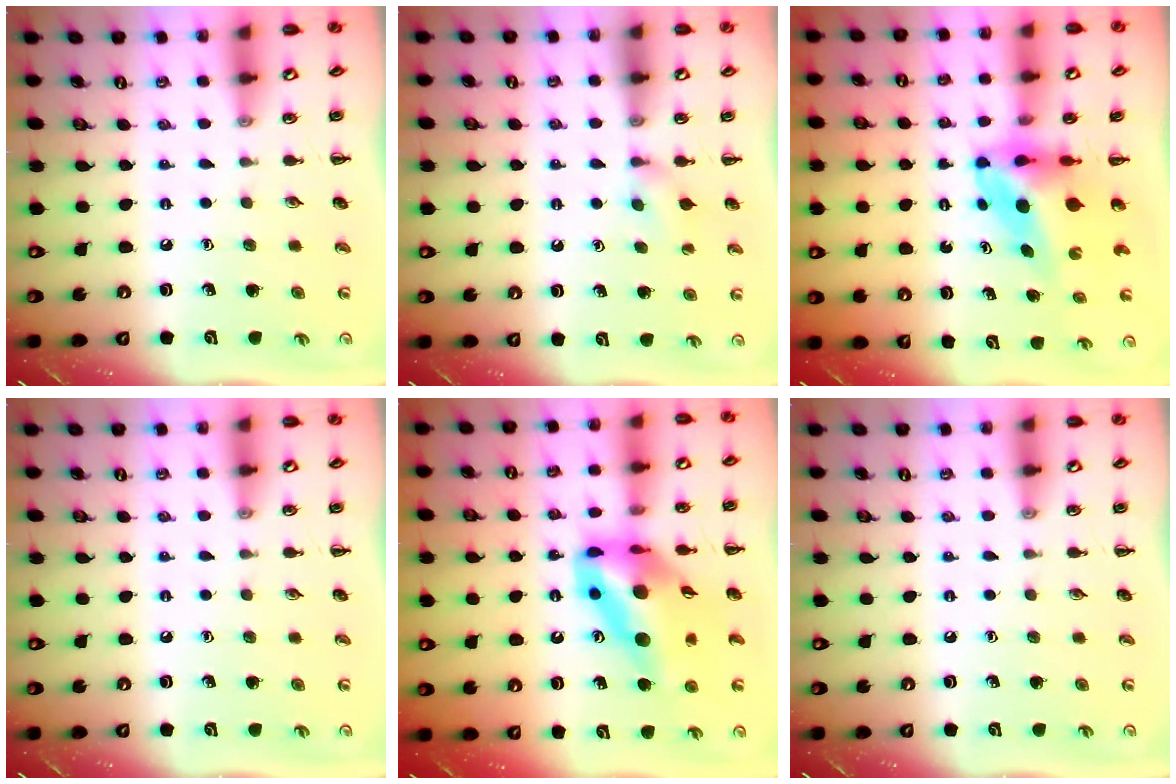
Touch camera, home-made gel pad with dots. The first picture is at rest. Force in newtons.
{"total": 4.7, "press": 4.4, "slide": 1.7}
{"total": 6.0, "press": 5.7, "slide": 1.8}
{"total": 0.0}
{"total": 15.4, "press": 14.6, "slide": 5.0}
{"total": 0.0}